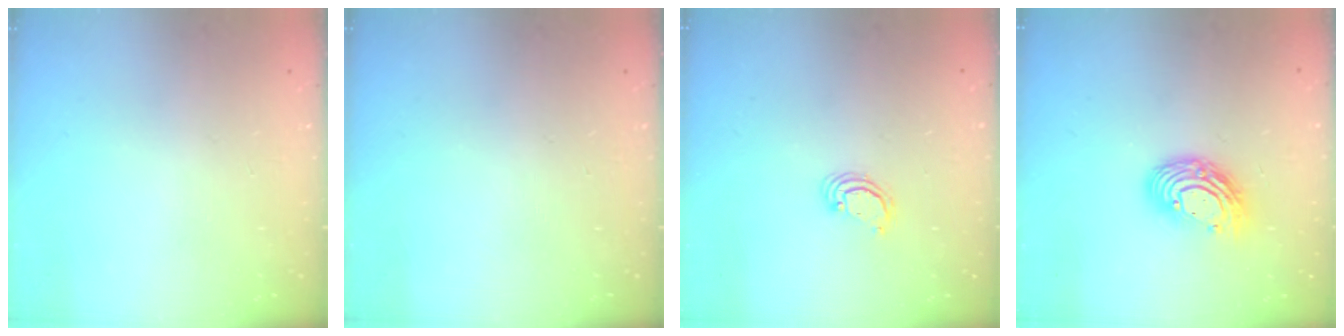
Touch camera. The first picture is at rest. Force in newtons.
{"total": 0.0}
{"total": 2.4, "press": 2.4, "slide": 0.3}
{"total": 11.7, "press": 11.7, "slide": 0.9}